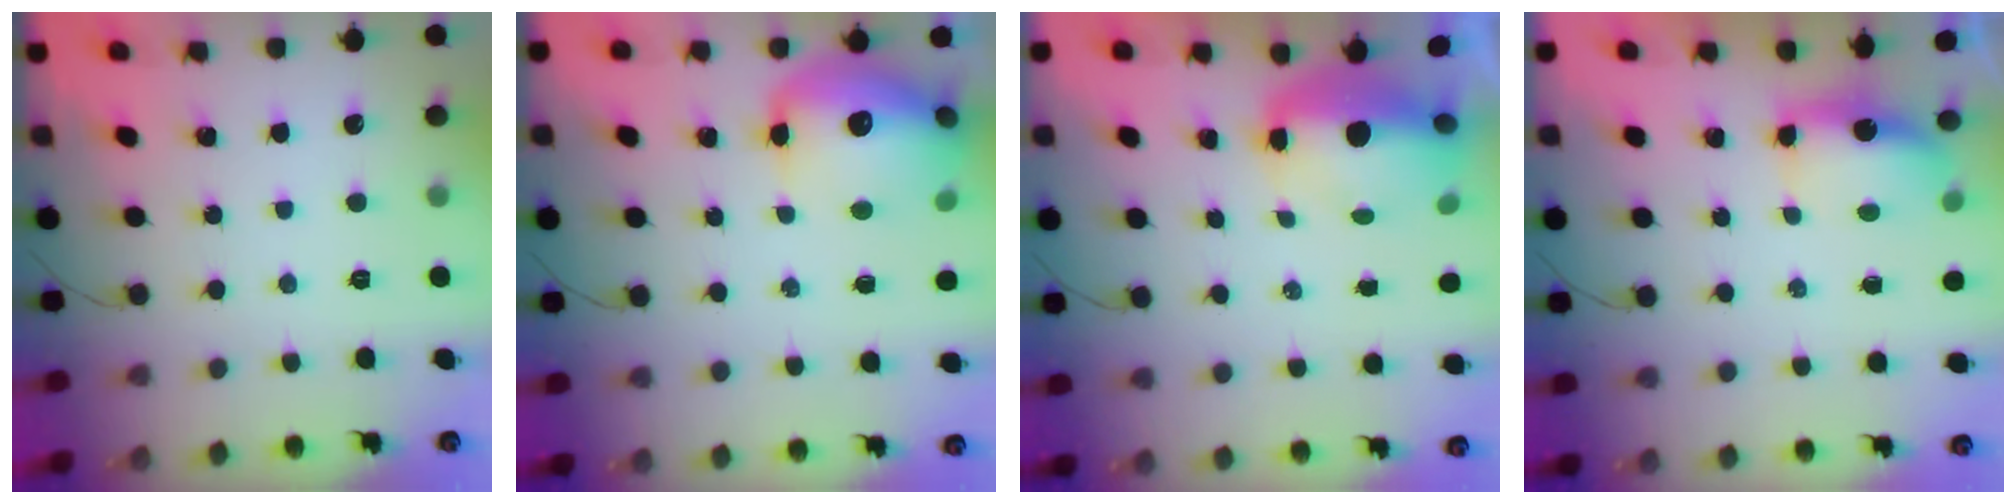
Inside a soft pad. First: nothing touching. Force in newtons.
{"total": 16.7, "press": 16.2, "slide": 3.7}
{"total": 7.8, "press": 7.5, "slide": 1.8}
{"total": 6.5, "press": 6.4, "slide": 0.4}